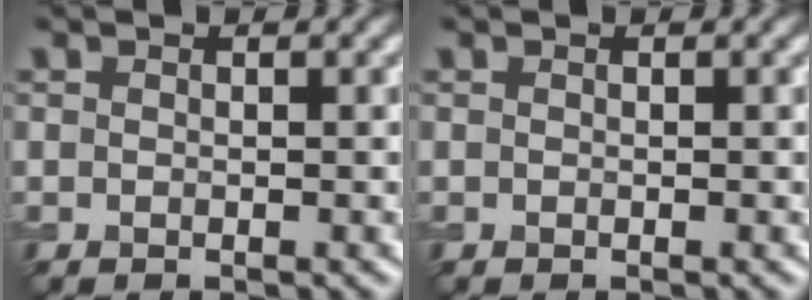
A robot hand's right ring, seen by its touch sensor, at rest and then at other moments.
{"total": 0.0}